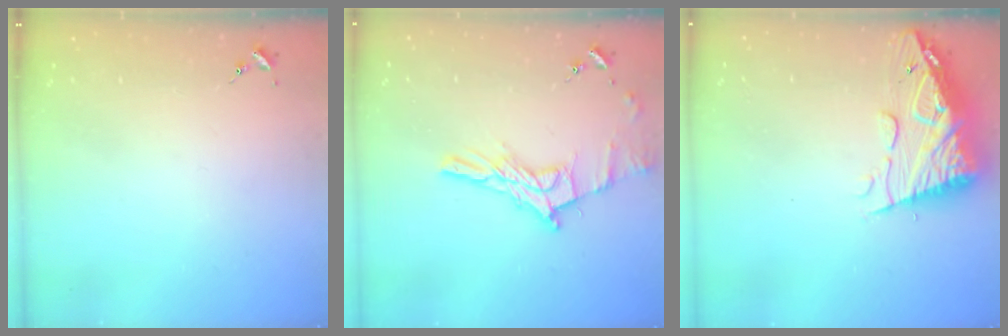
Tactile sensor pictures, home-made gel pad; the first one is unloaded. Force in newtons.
{"total": 12.9, "press": 12.8, "slide": 1.3}
{"total": 13.1, "press": 13.1, "slide": 1.3}